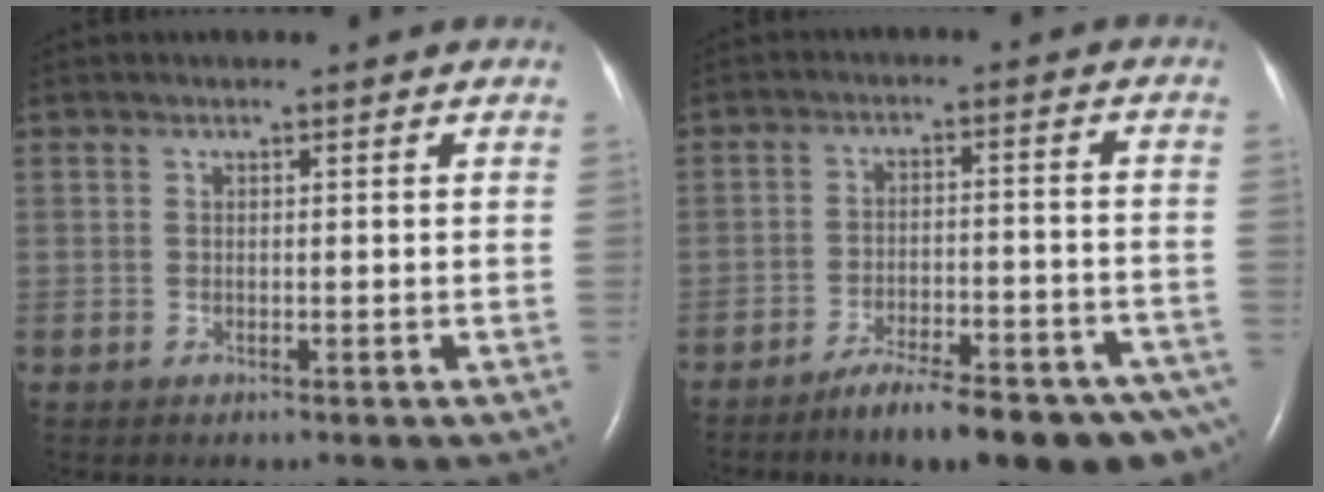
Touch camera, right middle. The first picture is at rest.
{"total": 15.5, "force": [-11.8, 3.1, 9.6], "torque": [-0.085, 0.020, -0.167]}